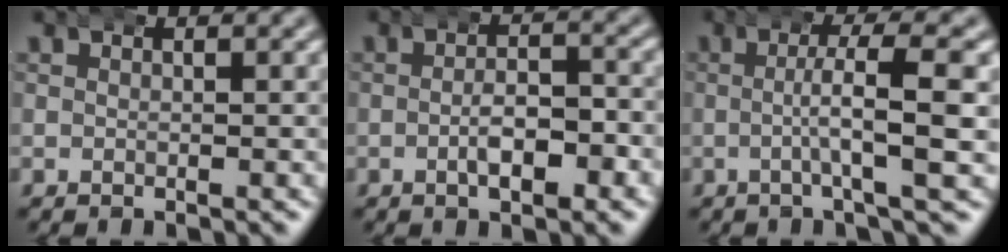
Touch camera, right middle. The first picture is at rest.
{"total": 3.7, "force": [-1.9, 1.4, 2.9], "torque": [-0.034, 0.000, -0.033]}
{"total": 3.7, "force": [-0.2, -0.3, 3.7], "torque": [-0.069, 0.002, -0.007]}